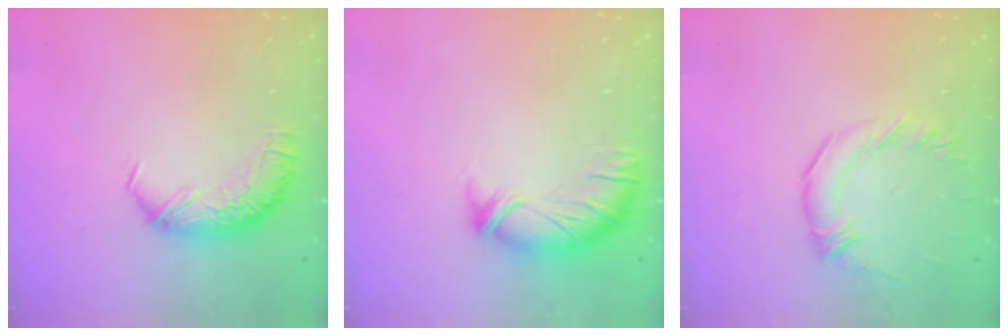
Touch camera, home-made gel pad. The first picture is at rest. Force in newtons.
{"total": 2.4, "press": 1.9, "slide": 1.5}
{"total": 1.1, "press": 0.9, "slide": 0.6}